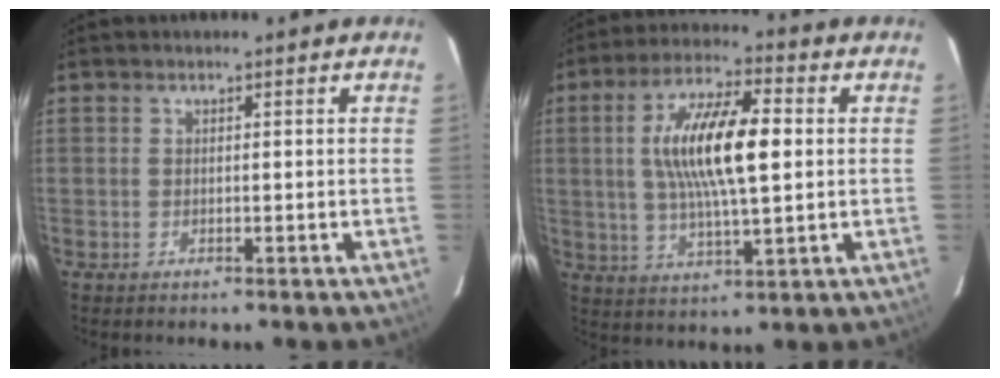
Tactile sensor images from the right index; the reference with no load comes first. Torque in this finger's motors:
{"motor_torque": [0.63, 0.04, 1.05, 0.21]}